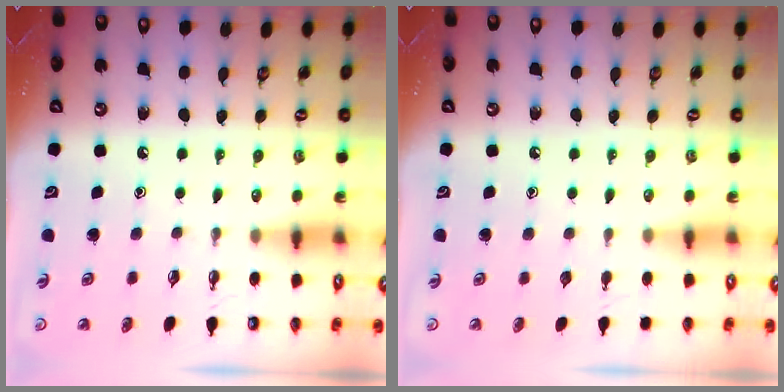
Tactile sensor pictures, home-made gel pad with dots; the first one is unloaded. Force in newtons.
{"total": 0.0}